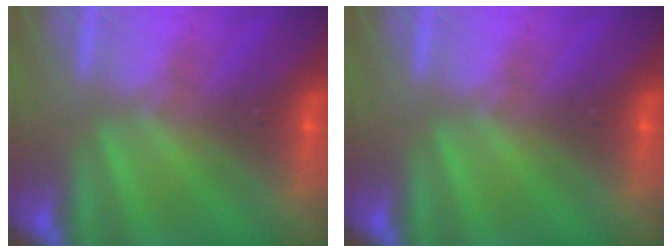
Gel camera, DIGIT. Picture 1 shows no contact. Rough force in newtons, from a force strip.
{"total": 0.0}